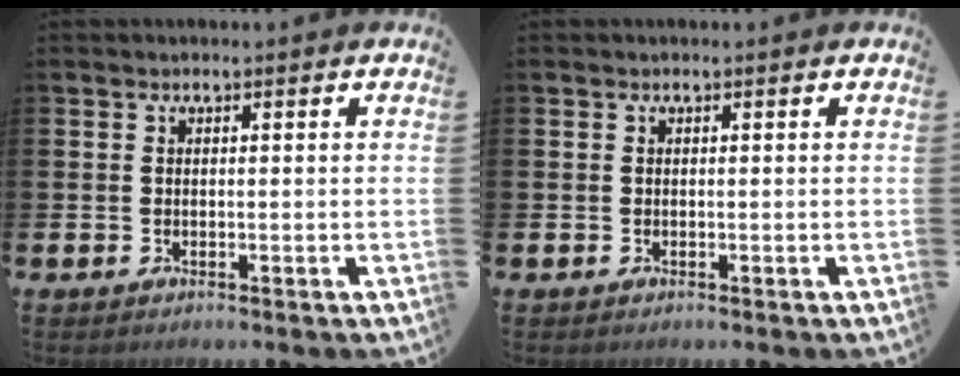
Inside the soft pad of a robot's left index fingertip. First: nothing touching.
{"total": 0.0}